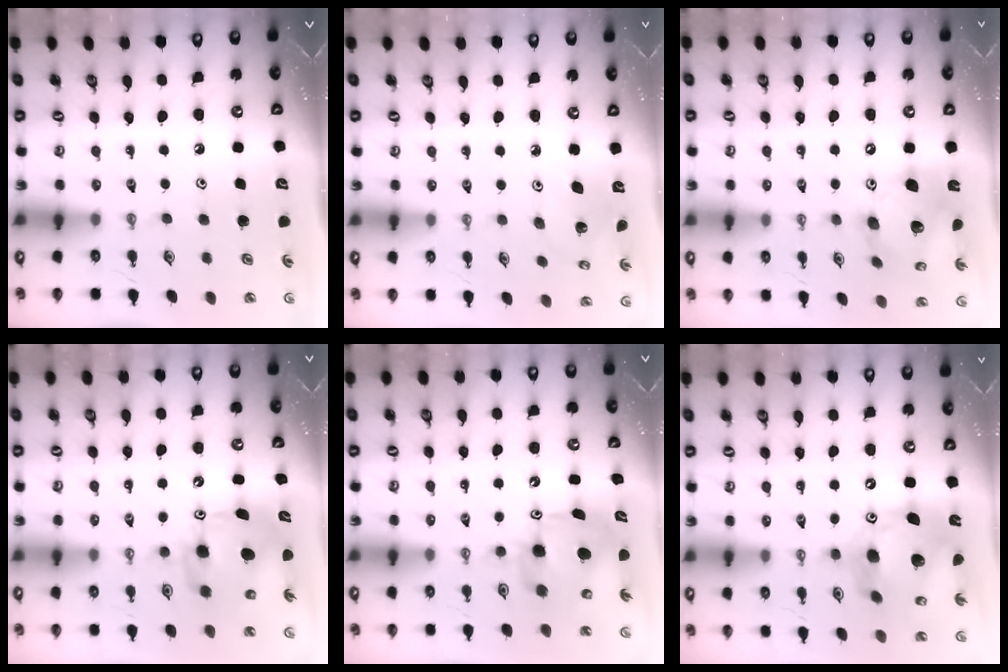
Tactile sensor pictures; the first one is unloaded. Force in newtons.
{"total": 3.2, "press": 3.2, "slide": 0.2}
{"total": 16.5, "press": 16.3, "slide": 2.5}
{"total": 9.3, "press": 9.3, "slide": 0.3}
{"total": 8.5, "press": 8.5, "slide": 0.5}
{"total": 17.9, "press": 17.8, "slide": 1.8}